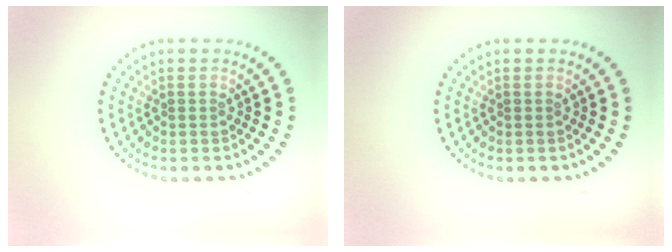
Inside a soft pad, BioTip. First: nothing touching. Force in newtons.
{"total": 0.0}